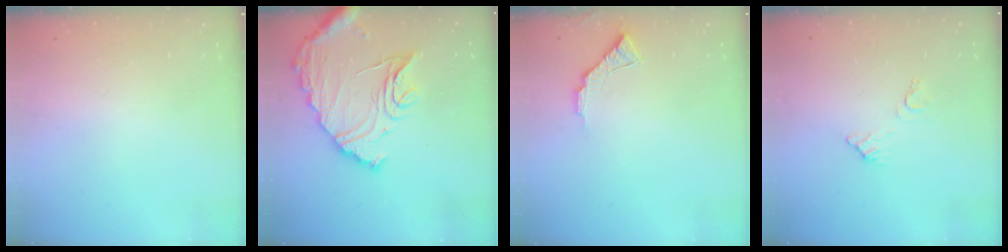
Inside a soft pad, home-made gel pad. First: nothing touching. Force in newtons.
{"total": 14.9, "press": 14.8, "slide": 1.2}
{"total": 7.5, "press": 7.5, "slide": 0.7}
{"total": 5.2, "press": 5.2, "slide": 0.2}